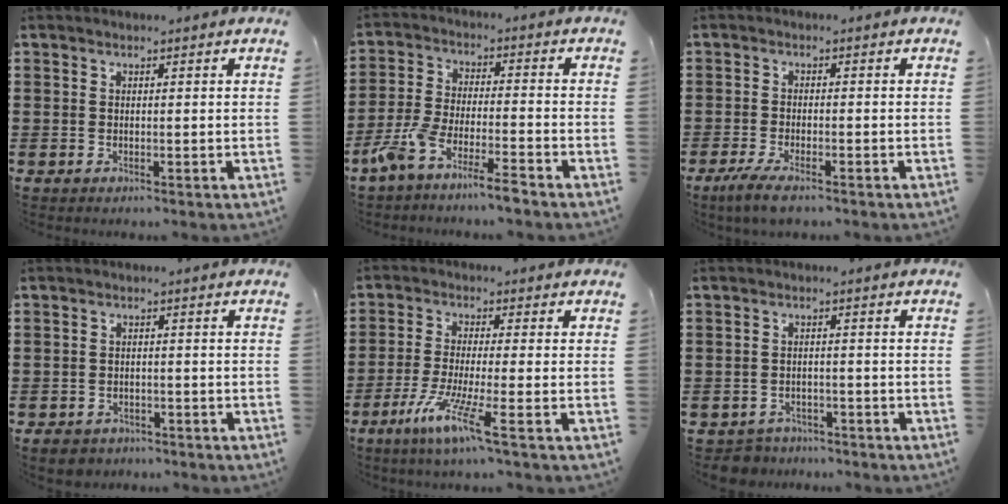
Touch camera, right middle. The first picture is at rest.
{"total": 6.9, "force": [-5.9, 0.1, 3.6], "torque": [-0.100, -0.015, -0.120]}
{"total": 3.2, "force": [-2.4, 0.4, 2.1], "torque": [-0.049, -0.005, -0.048]}
{"total": 2.2, "force": [-2.0, 0.8, 0.2], "torque": [-0.010, 0.003, -0.045]}
{"total": 6.9, "force": [-3.8, -0.5, 5.8], "torque": [-0.120, -0.019, -0.074]}
{"total": 2.8, "force": [-2.7, 0.6, -0.3], "torque": [-0.005, 0.000, -0.062]}